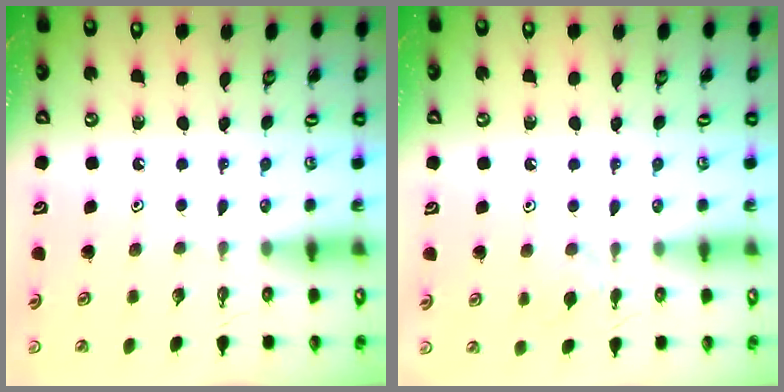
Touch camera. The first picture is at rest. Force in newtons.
{"total": 4.2, "press": 4.2, "slide": 0.7}